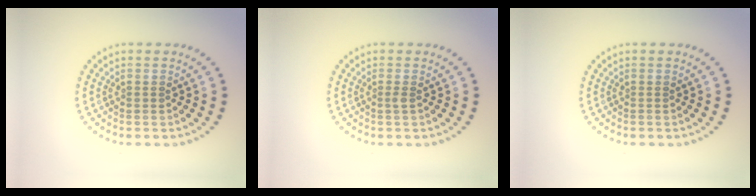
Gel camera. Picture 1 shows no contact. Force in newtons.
{"total": 0.6, "press": 0.4, "slide": 0.4}
{"total": 0.0}